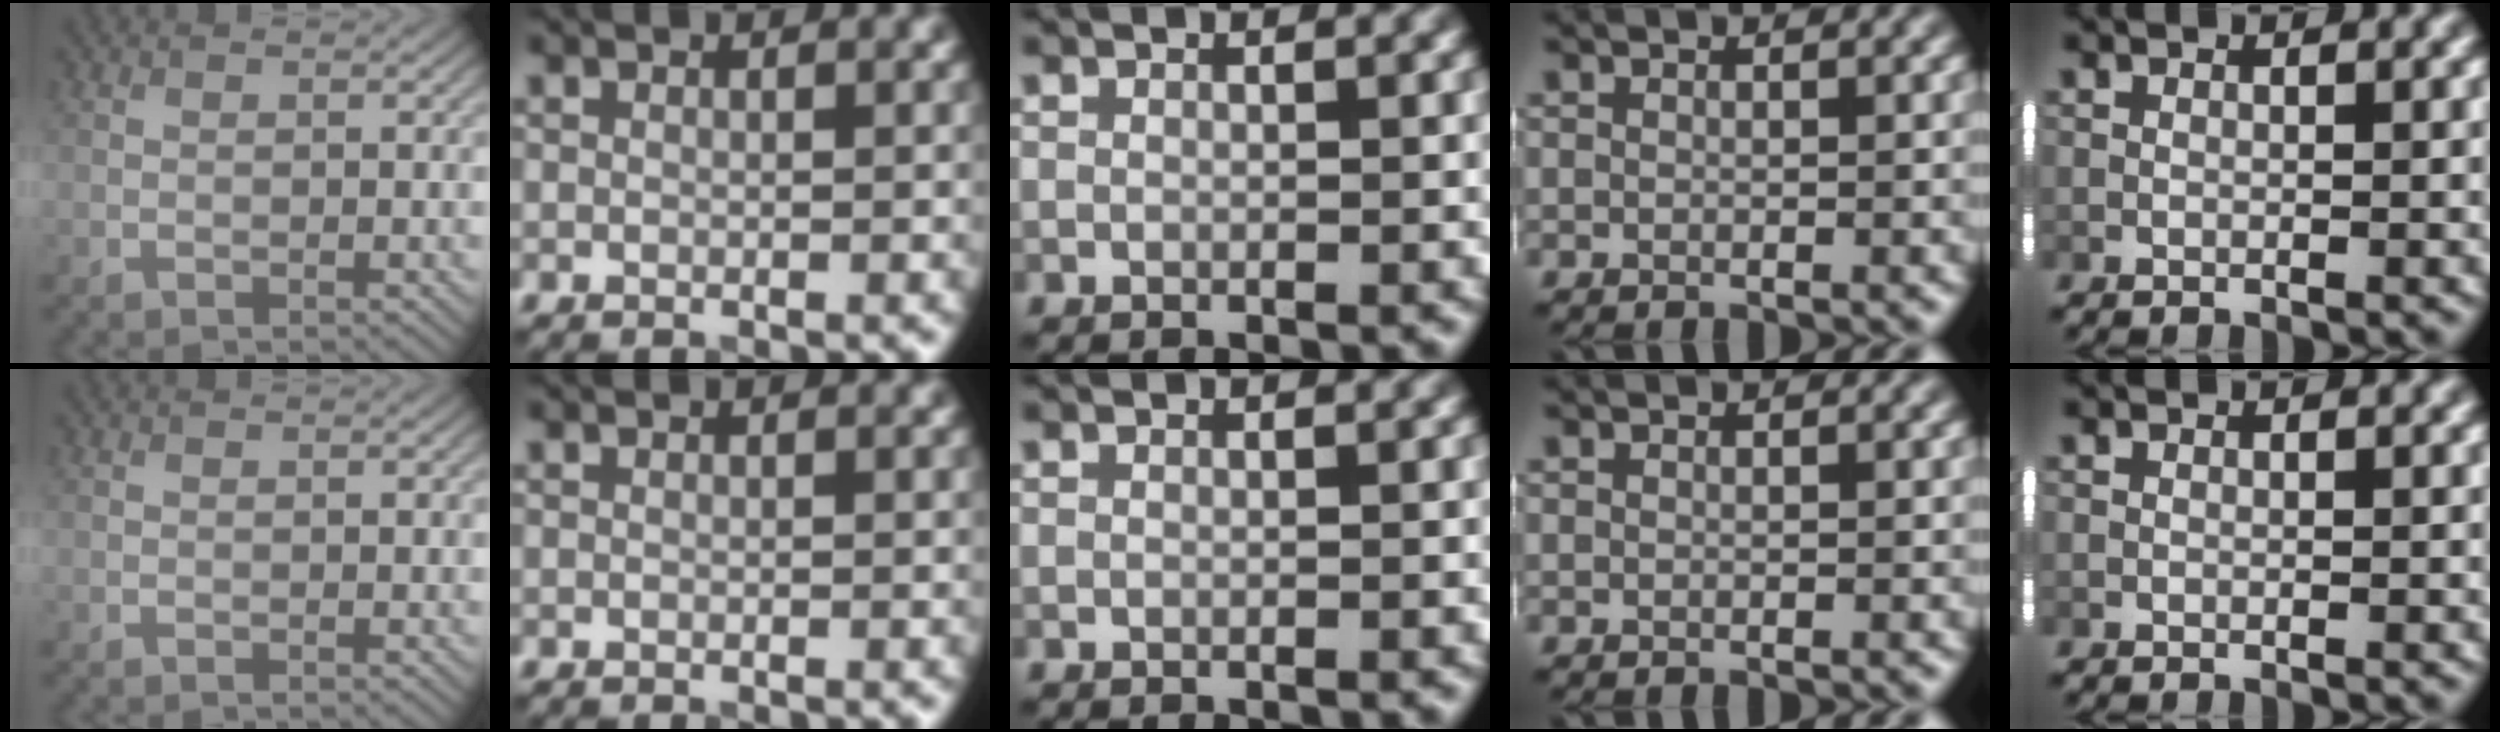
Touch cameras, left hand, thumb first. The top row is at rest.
{}